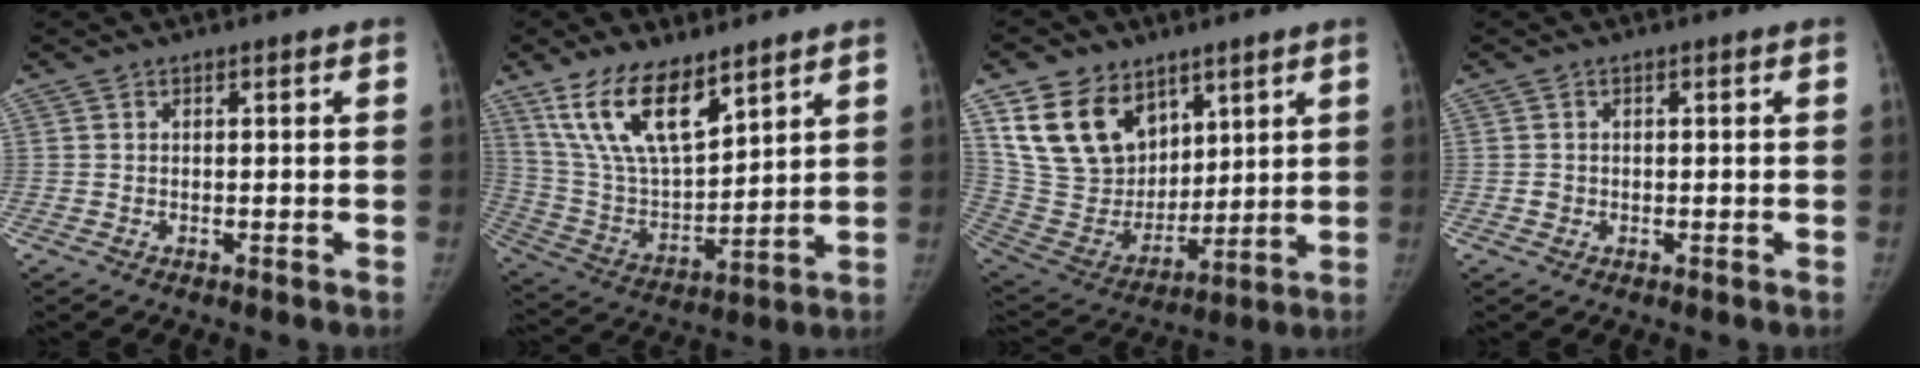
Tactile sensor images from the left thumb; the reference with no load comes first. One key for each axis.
{"total": 16.7, "fx": 10.7, "fy": 6.9, "fz": 10.8, "tx": -0.173, "ty": -0.052, "tz": 0.218}
{"total": 19.1, "fx": 10.1, "fy": 13.3, "fz": 9.2, "tx": -0.137, "ty": -0.039, "tz": 0.206}
{"total": 1.2, "fx": -0.2, "fy": 1.2, "fz": 0.2, "tx": 0.000, "ty": 0.003, "tz": -0.002}